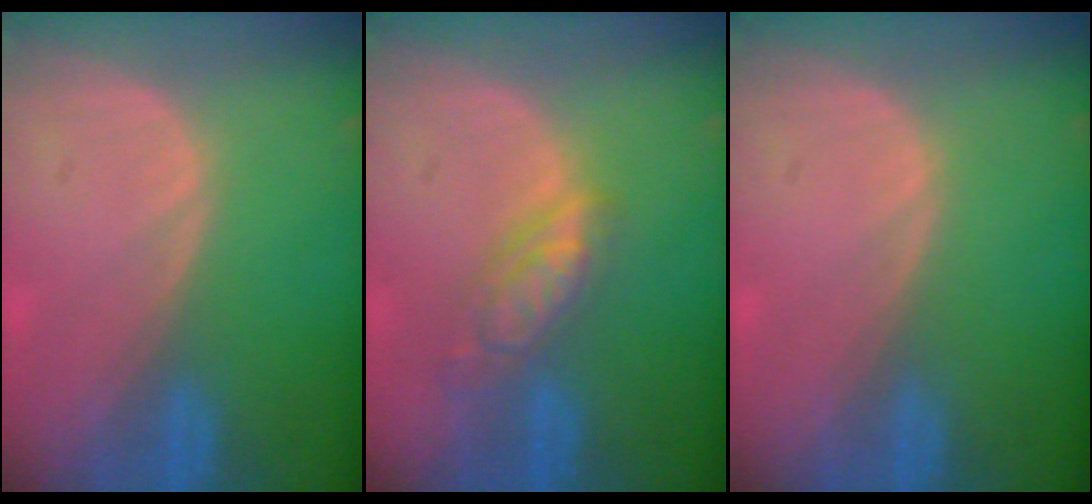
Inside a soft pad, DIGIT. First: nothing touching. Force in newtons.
{"total": 5.7, "press": 5.0, "slide": 2.7}
{"total": 0.0}